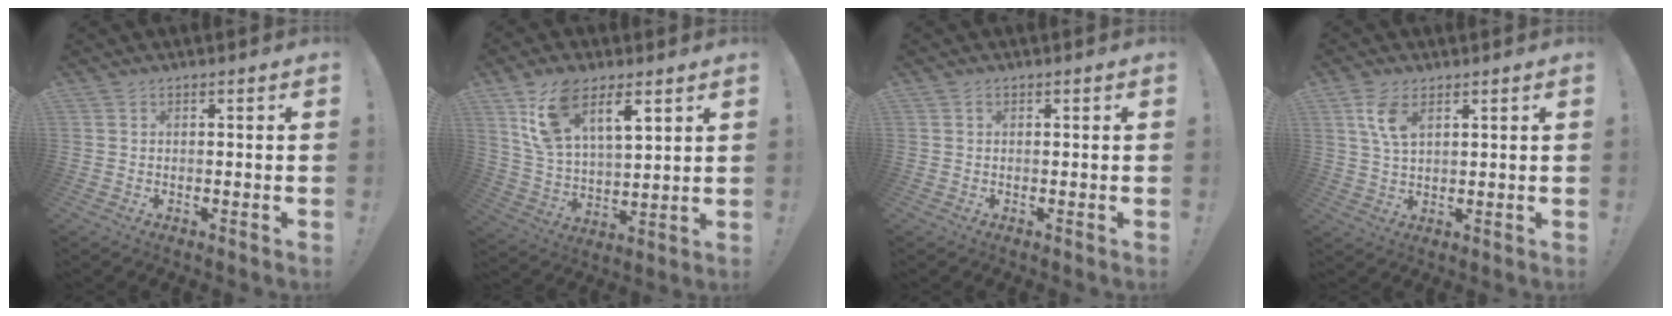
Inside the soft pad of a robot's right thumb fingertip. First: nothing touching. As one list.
[{"total": 14.5, "force": [8.6, 6.9, 9.5], "torque": [-0.166, -0.036, 0.157]}, {"total": 0.6, "force": [0.2, 0.5, 0.3], "torque": [-0.002, 0.000, 0.002]}, {"total": 7.3, "force": [3.3, 3.7, 5.4], "torque": [-0.103, -0.009, 0.060]}]